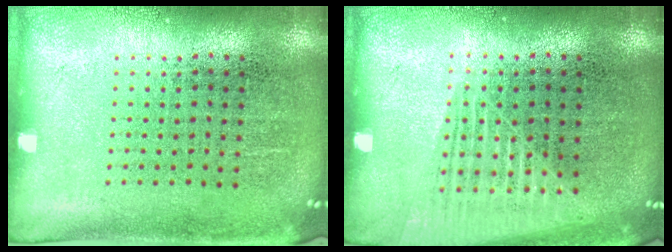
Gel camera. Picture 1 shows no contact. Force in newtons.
{"total": 1.3, "press": 1.3, "slide": 0.4}